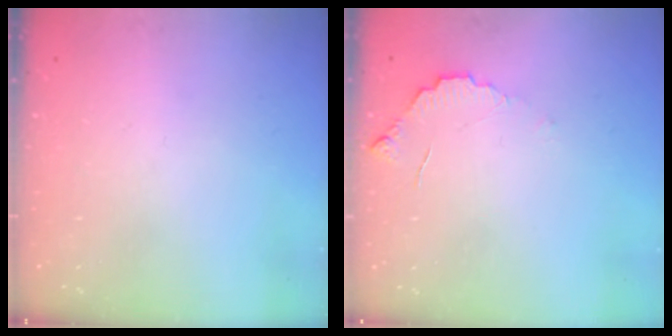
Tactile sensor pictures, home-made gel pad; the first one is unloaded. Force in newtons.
{"total": 3.9, "press": 3.8, "slide": 0.3}